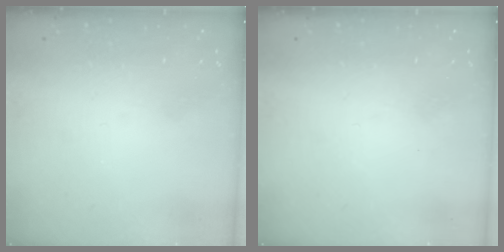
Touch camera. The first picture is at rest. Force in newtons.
{"total": 0.0}